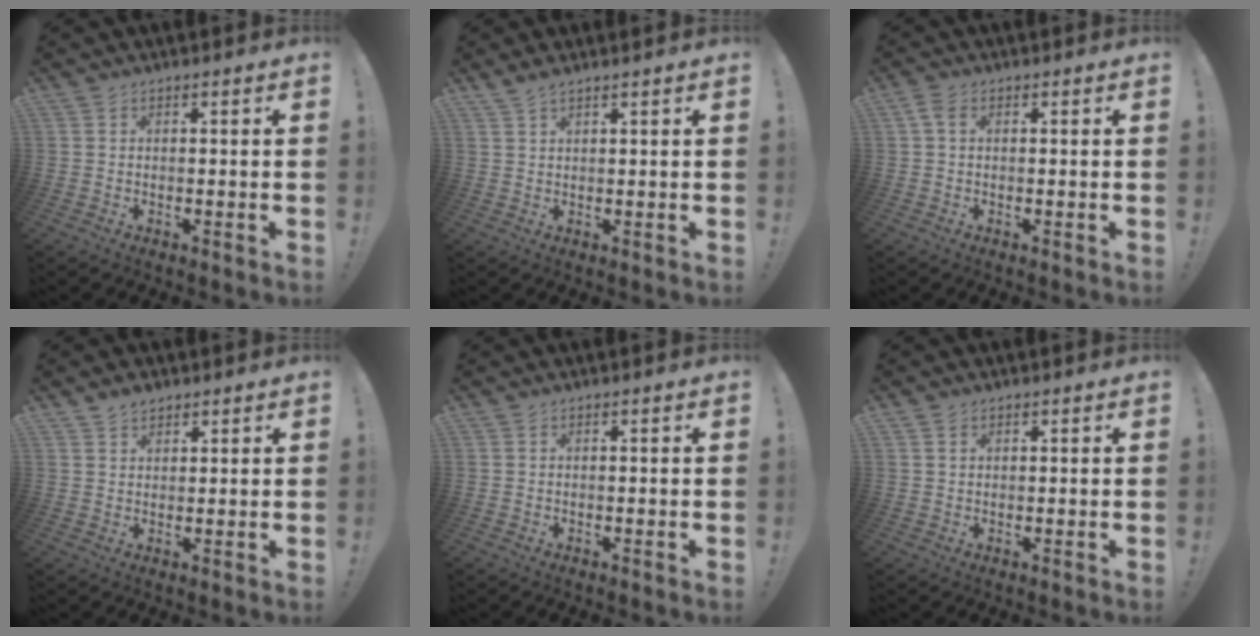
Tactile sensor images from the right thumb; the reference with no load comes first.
{"total": 2.1, "force": [1.8, 0.0, 1.1], "torque": [-0.030, -0.007, 0.034]}
{"total": 2.6, "force": [0.7, 1.6, 1.8], "torque": [-0.038, 0.006, 0.014]}
{"total": 3.0, "force": [2.4, 1.7, 0.7], "torque": [-0.008, -0.011, 0.043]}
{"total": 0.0}
{"total": 1.4, "force": [0.8, 1.0, 0.4], "torque": [-0.001, -0.002, 0.015]}